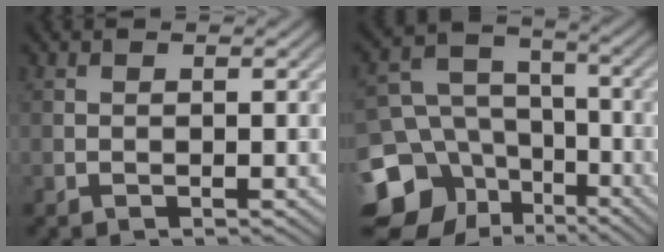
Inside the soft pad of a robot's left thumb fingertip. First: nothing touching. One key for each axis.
{"total": 13.9, "fx": -5.8, "fy": 11.2, "fz": 5.9, "tx": -0.176, "ty": -0.034, "tz": -0.102}